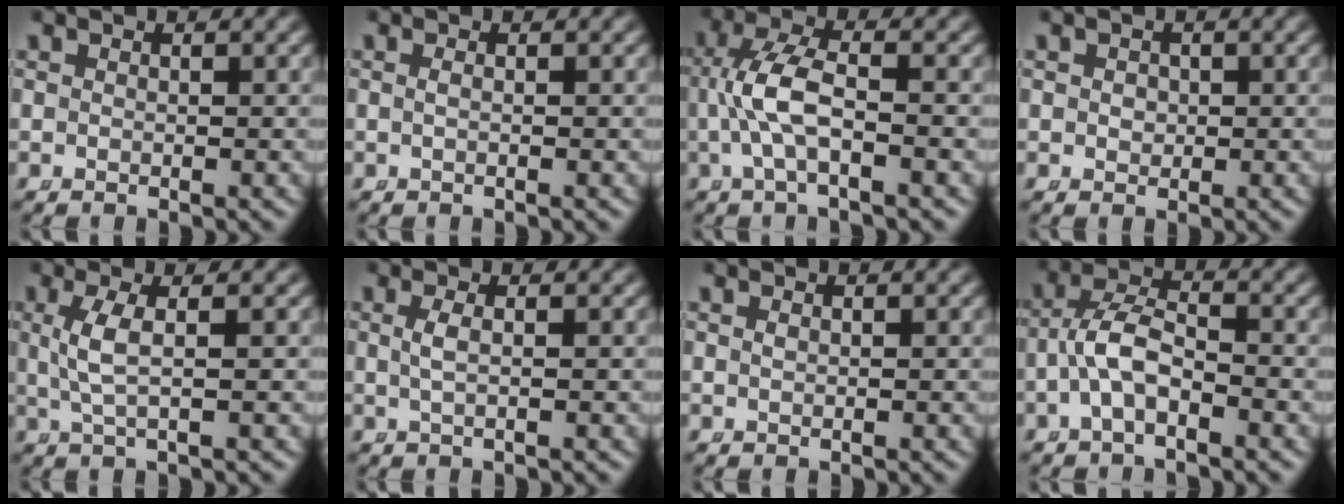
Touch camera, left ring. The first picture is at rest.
{"total": 0.6, "force": [-0.3, -0.4, 0.3], "torque": [-0.011, -0.008, 0.000]}
{"total": 4.2, "force": [-0.2, 1.5, 3.9], "torque": [-0.094, -0.002, -0.002]}
{"total": 1.0, "force": [0.1, 0.9, 0.4], "torque": [-0.008, -0.008, 0.006]}
{"total": 2.5, "force": [0.2, 0.1, 2.5], "torque": [-0.061, -0.003, 0.012]}
{"total": 1.2, "force": [-0.1, -0.2, 1.2], "torque": [-0.033, -0.007, 0.006]}
{"total": 0.0}
{"total": 3.4, "force": [-1.2, 1.7, 2.7], "torque": [-0.063, -0.006, -0.020]}